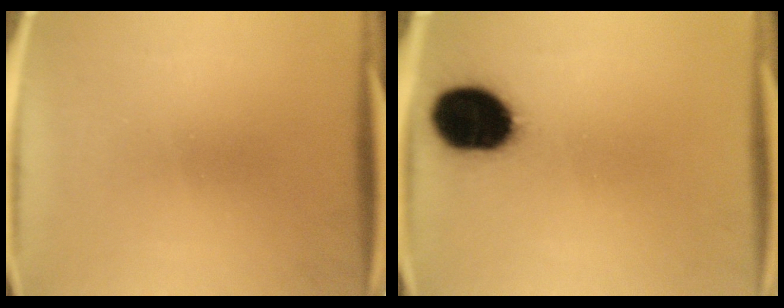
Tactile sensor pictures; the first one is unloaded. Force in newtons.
{"total": 17.6}